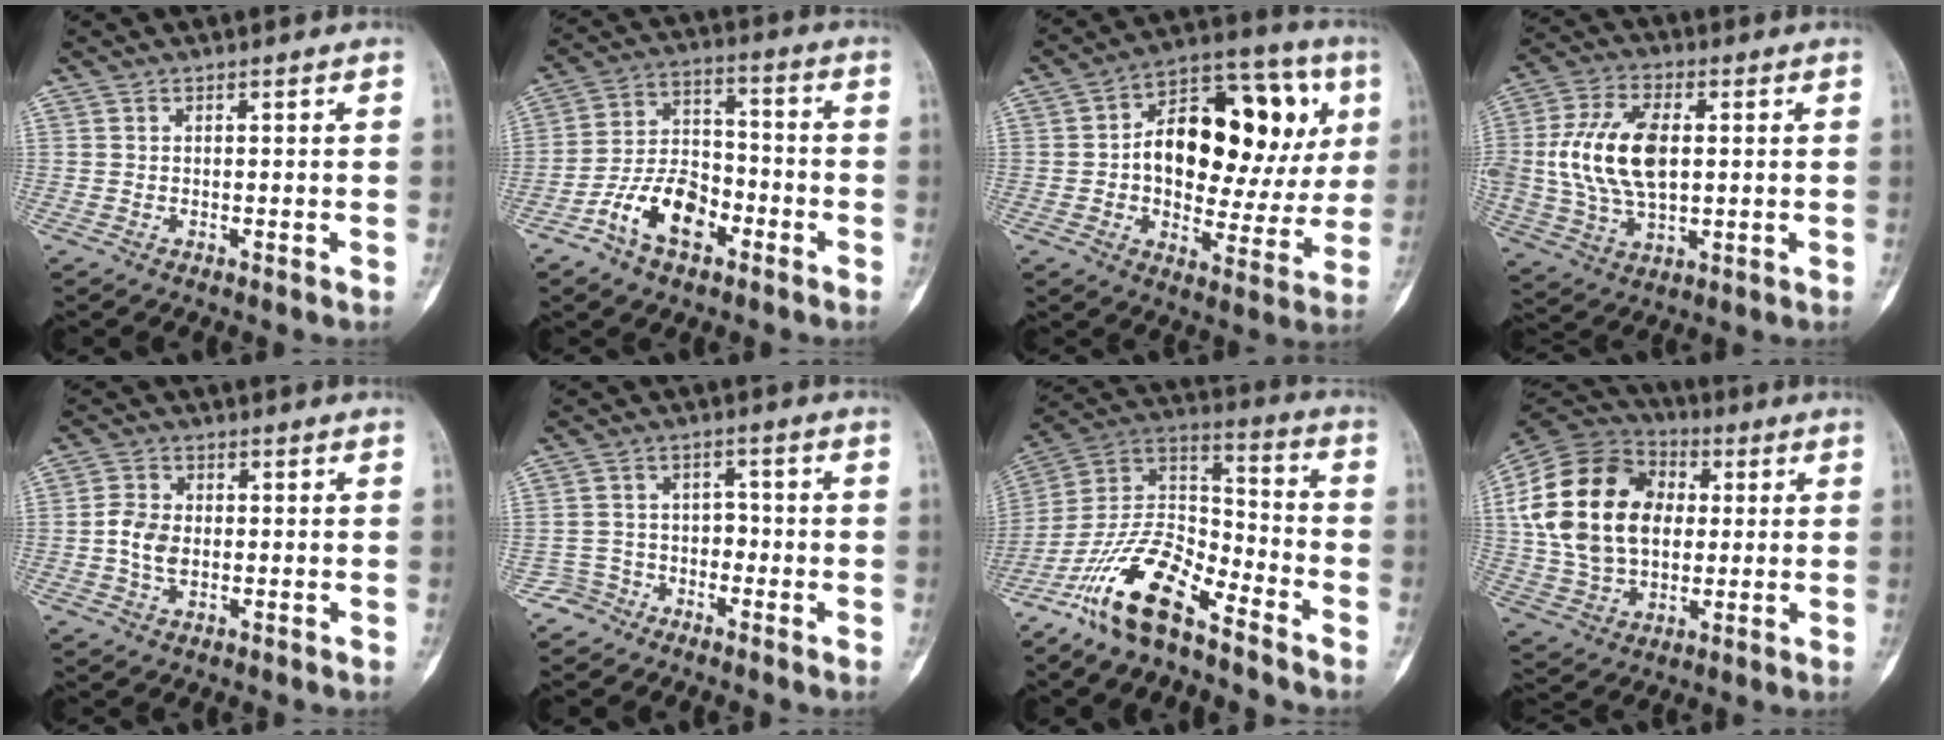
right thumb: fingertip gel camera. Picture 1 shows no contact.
{"total": 12.2, "force": [-5.9, 7.1, 7.9], "torque": [-0.123, 0.045, -0.111]}
{"total": 23.8, "force": [4.4, 13.3, 19.2], "torque": [-0.232, 0.025, 0.061]}
{"total": 15.5, "force": [1.3, 8.8, 12.8], "torque": [-0.255, 0.004, 0.028]}
{"total": 5.2, "force": [-0.6, 3.6, 3.7], "torque": [-0.069, 0.007, -0.017]}
{"total": 5.0, "force": [-3.5, 3.5, -0.5], "torque": [0.045, 0.042, -0.072]}
{"total": 17.1, "force": [-11.7, 6.1, 10.9], "torque": [-0.192, 0.085, -0.224]}
{"total": 22.8, "force": [2.9, 16.1, 15.9], "torque": [-0.292, 0.016, 0.054]}